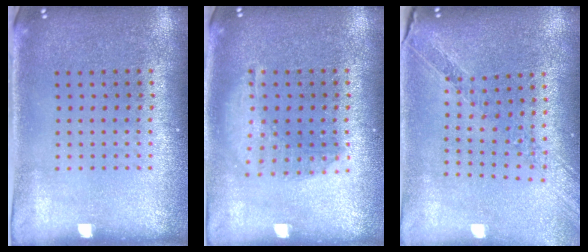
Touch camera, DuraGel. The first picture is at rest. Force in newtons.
{"total": 1.4, "press": 1.3, "slide": 0.6}
{"total": 1.1, "press": 1.1, "slide": 0.0}